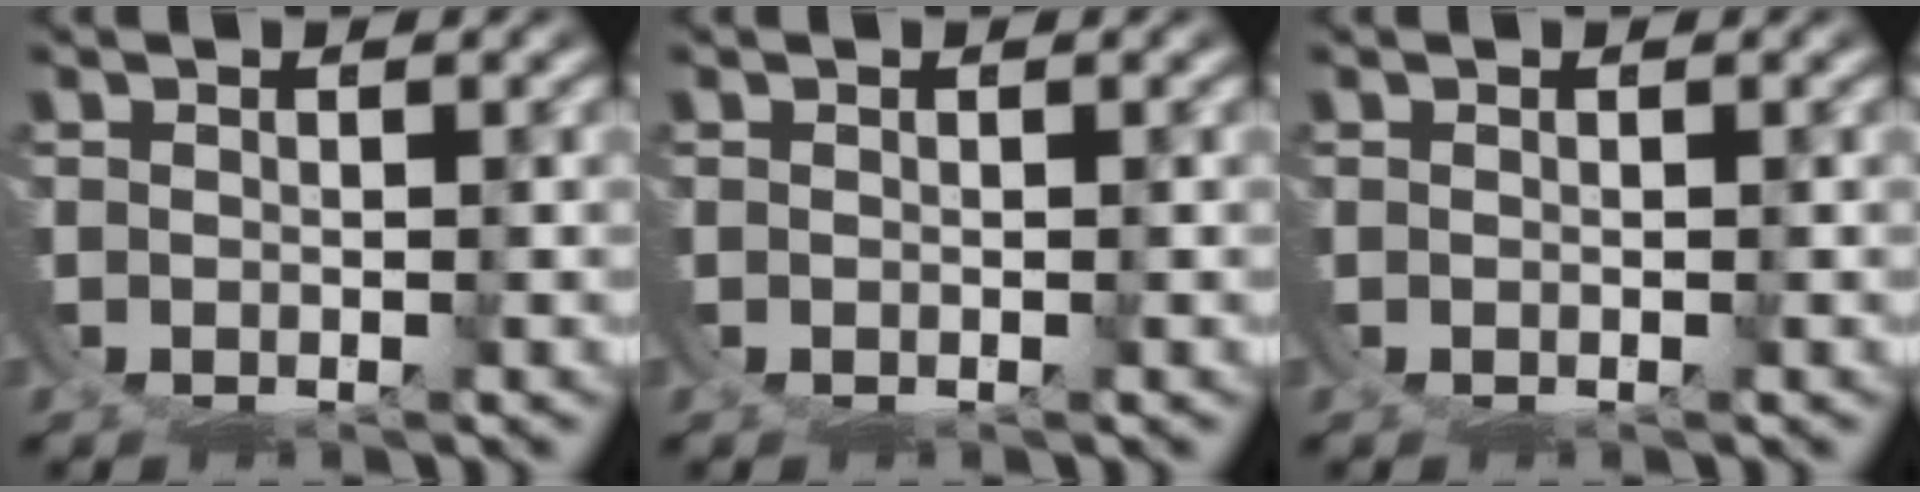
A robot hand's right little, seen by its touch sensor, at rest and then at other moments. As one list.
[{"total": 0.0}, {"total": 0.0}]